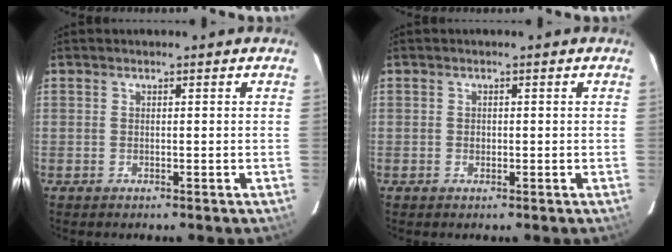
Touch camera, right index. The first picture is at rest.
{"total": 0.8, "force": [-0.1, 0.7, 0.3], "torque": [-0.001, 0.001, -0.002]}